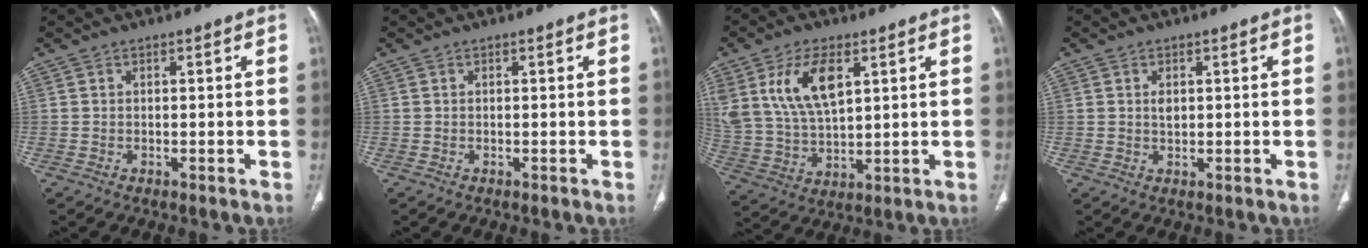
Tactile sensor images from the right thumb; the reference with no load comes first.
{"total": 0.0}
{"total": 13.9, "force": [5.7, 7.1, 10.4], "torque": [-0.199, -0.015, 0.124]}
{"total": 1.6, "force": [0.5, 1.0, 1.1], "torque": [-0.015, -0.002, 0.010]}